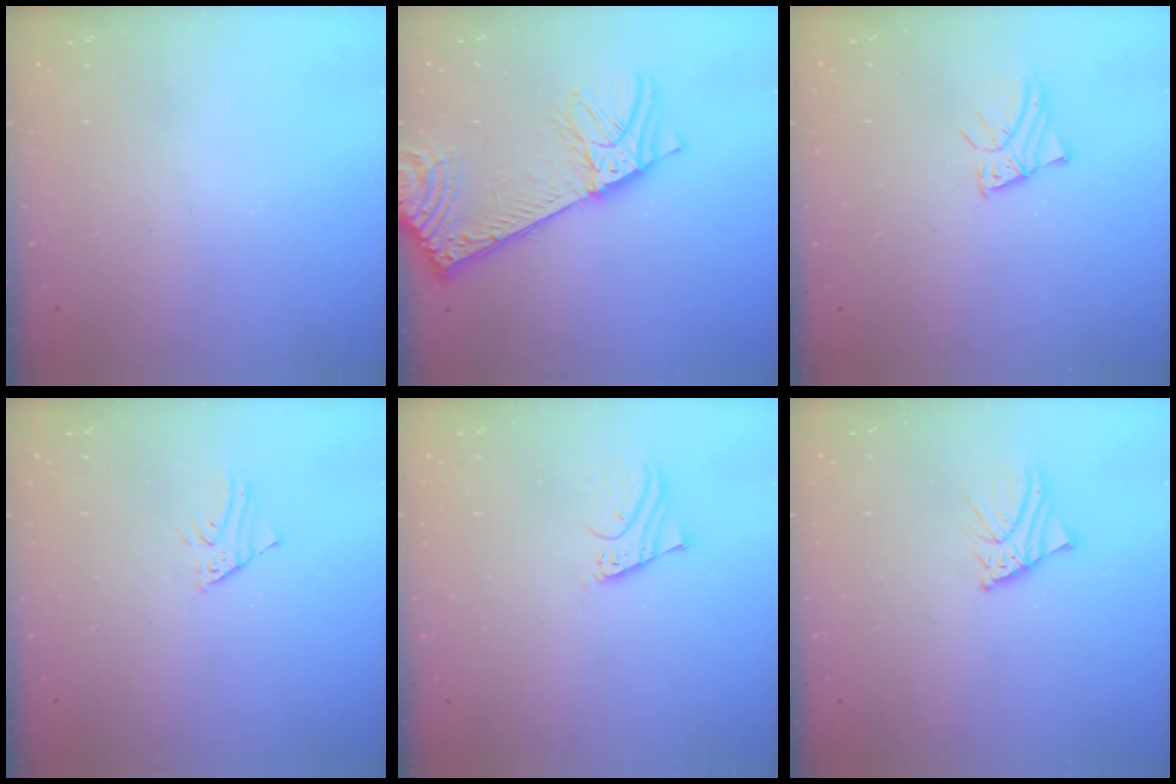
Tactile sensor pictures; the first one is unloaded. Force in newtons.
{"total": 11.2, "press": 10.8, "slide": 3.0}
{"total": 3.2, "press": 3.2, "slide": 0.1}
{"total": 1.7, "press": 1.7, "slide": 0.2}
{"total": 2.8, "press": 2.8, "slide": 0.2}
{"total": 2.7, "press": 2.7, "slide": 0.4}